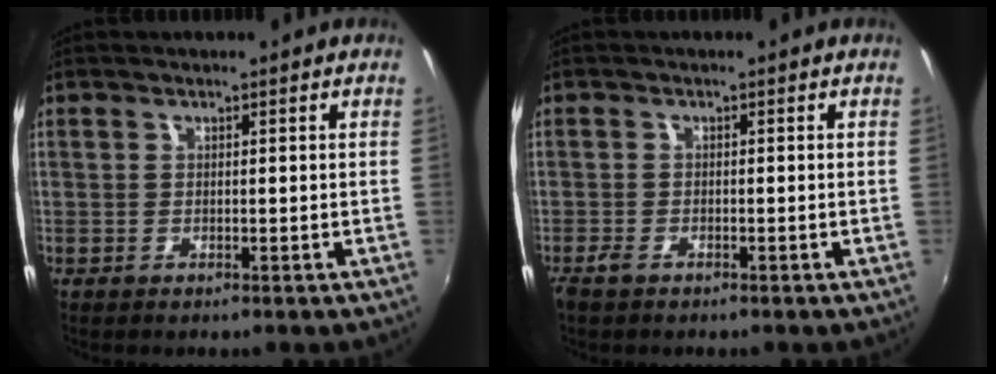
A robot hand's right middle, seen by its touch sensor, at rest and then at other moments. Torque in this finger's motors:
{"motor_torque": [0.04, -0.03, 0.01, 0.02]}